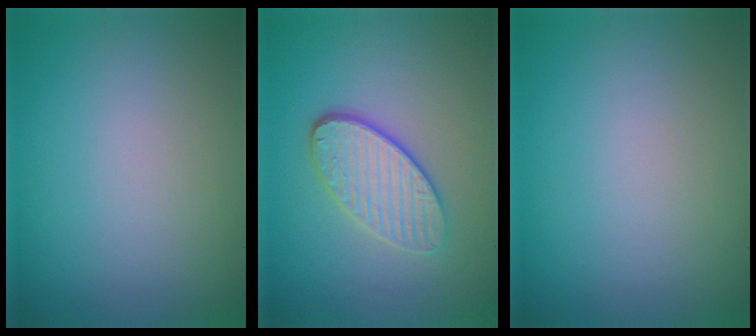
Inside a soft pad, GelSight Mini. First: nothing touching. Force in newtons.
{"total": 4.0, "press": 3.3, "slide": 2.3}
{"total": 0.0}